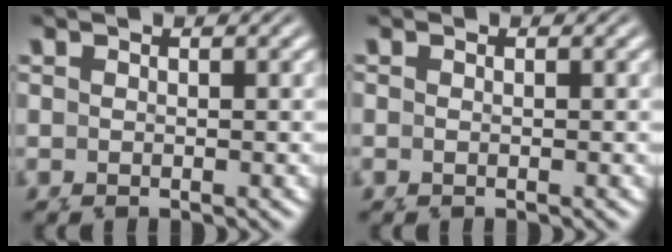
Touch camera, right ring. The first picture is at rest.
{"total": 0.0}